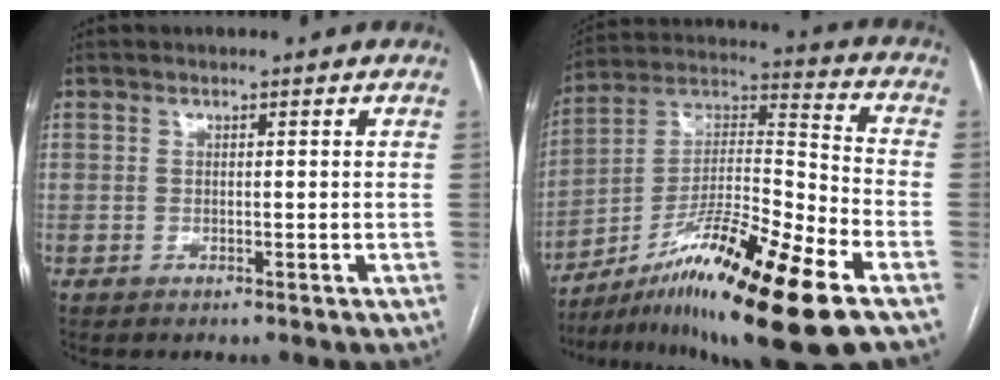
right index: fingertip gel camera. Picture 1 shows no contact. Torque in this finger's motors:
{"motor_torque": [1.12, -1.02, 0.55, 0.21]}